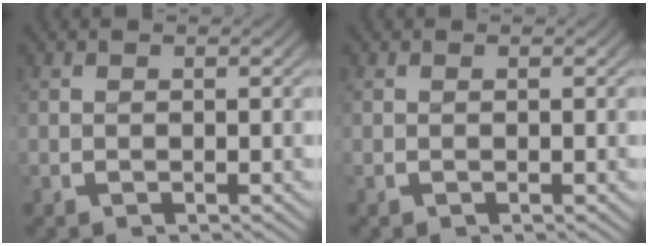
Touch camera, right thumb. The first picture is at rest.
{"total": 0.0}